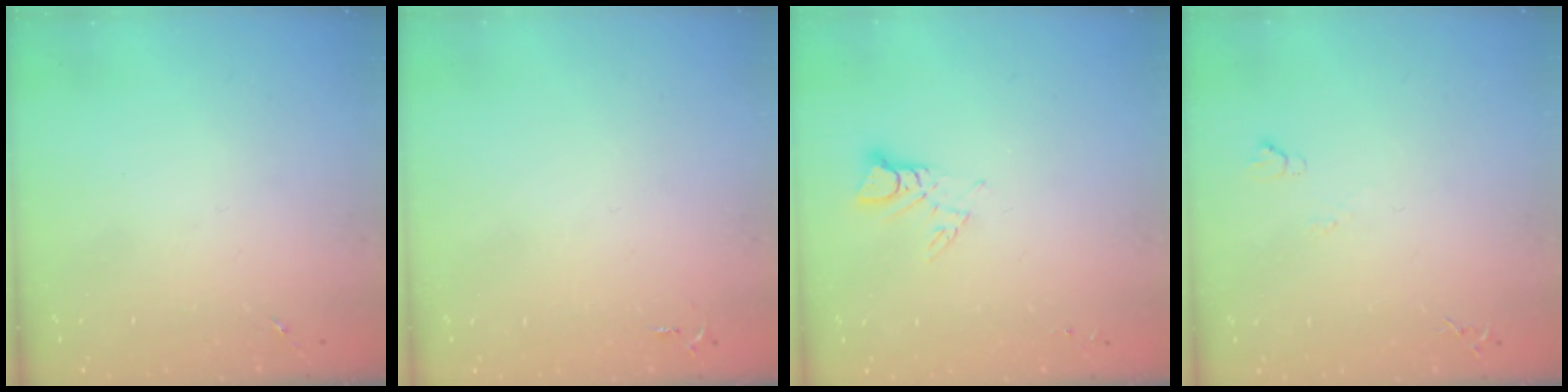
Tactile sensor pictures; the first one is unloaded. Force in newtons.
{"total": 2.6, "press": 2.6, "slide": 0.4}
{"total": 3.8, "press": 3.8, "slide": 0.2}
{"total": 4.0, "press": 4.0, "slide": 0.6}